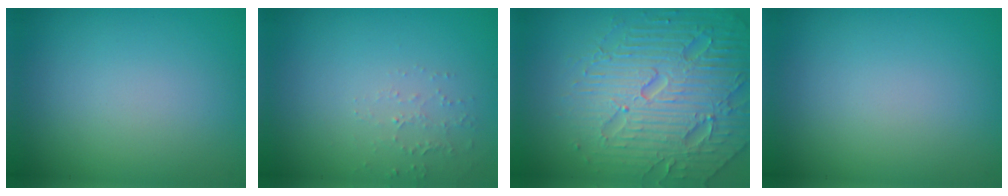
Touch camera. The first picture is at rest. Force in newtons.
{"total": 1.3, "press": 1.3, "slide": 0.4}
{"total": 7.3, "press": 7.1, "slide": 1.5}
{"total": 0.0}